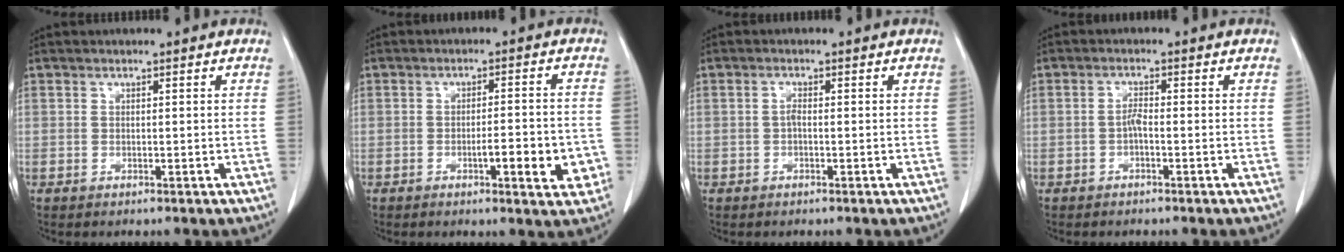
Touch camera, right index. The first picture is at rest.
{"total": 6.9, "force": [-2.3, 1.4, 6.3], "torque": [-0.082, 0.001, -0.027]}
{"total": 1.1, "force": [-0.2, 0.3, 1.0], "torque": [-0.020, 0.003, -0.005]}
{"total": 1.6, "force": [-0.6, 0.3, 1.4], "torque": [-0.026, 0.003, -0.012]}